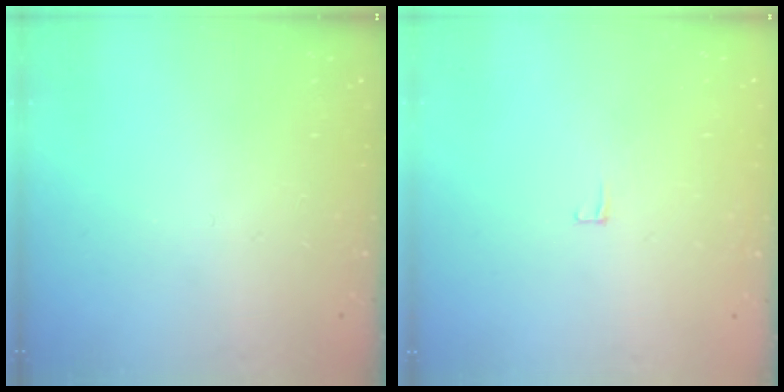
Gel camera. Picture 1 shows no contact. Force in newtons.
{"total": 3.4, "press": 3.3, "slide": 0.3}